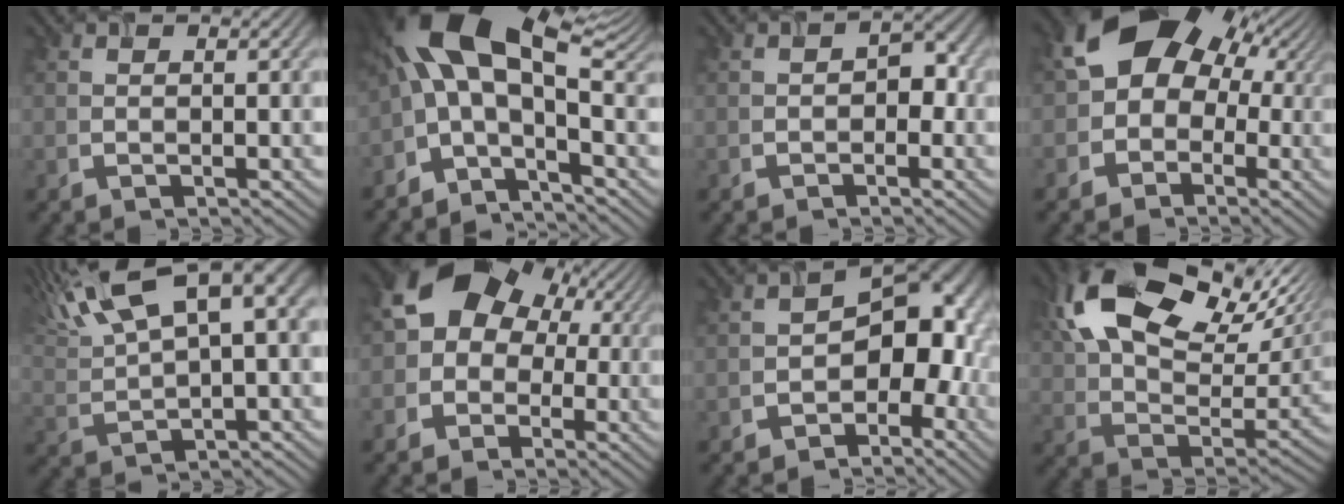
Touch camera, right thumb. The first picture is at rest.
{"total": 14.5, "force": [0.3, 6.5, 13.0], "torque": [-0.252, 0.013, 0.005]}
{"total": 2.2, "force": [-1.0, 1.6, 1.2], "torque": [-0.006, 0.005, -0.017]}
{"total": 11.6, "force": [0.9, 9.2, 6.9], "torque": [-0.088, 0.025, -0.012]}
{"total": 14.0, "force": [6.9, 4.8, 11.3], "torque": [-0.254, 0.031, 0.134]}
{"total": 10.9, "force": [0.9, 9.2, 5.8], "torque": [-0.084, 0.016, -0.014]}
{"total": 8.3, "force": [-2.8, 5.5, 5.5], "torque": [-0.042, 0.011, -0.056]}
{"total": 20.3, "force": [10.8, 10.5, 13.6], "torque": [-0.280, 0.043, 0.180]}